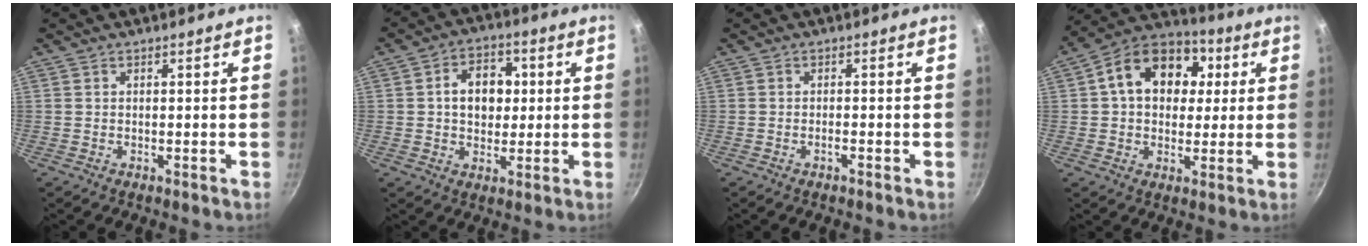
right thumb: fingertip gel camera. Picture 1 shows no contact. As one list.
[{"total": 9.5, "force": [1.2, 7.1, 6.2], "torque": [-0.059, 0.011, 0.013]}, {"total": 0.9, "force": [-0.7, 0.2, 0.6], "torque": [-0.014, 0.008, -0.014]}, {"total": 16.6, "force": [3.6, 12.2, 10.6], "torque": [-0.146, 0.024, 0.041]}]